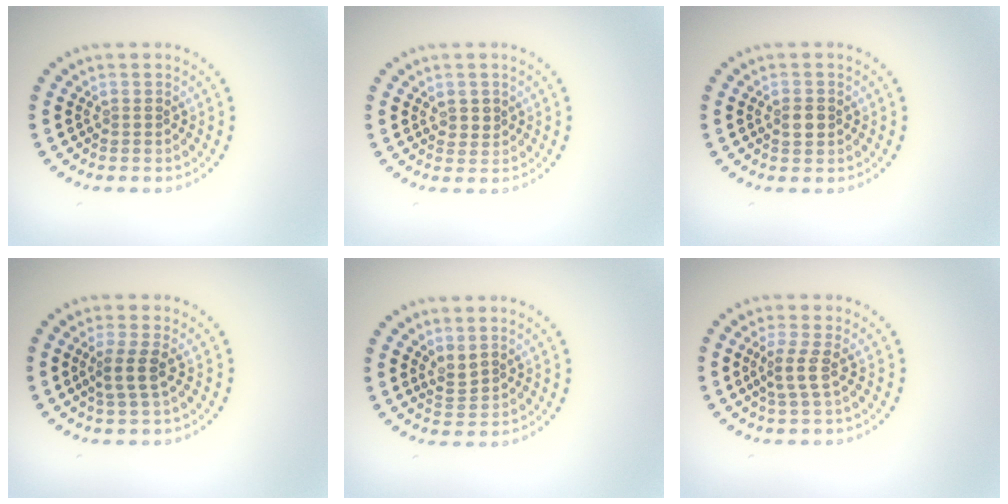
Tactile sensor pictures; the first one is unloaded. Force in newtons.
{"total": 1.3, "press": 1.2, "slide": 0.4}
{"total": 1.6, "press": 1.6, "slide": 0.2}
{"total": 2.3, "press": 1.8, "slide": 1.3}
{"total": 1.7, "press": 1.4, "slide": 1.0}
{"total": 2.0, "press": 1.6, "slide": 1.3}